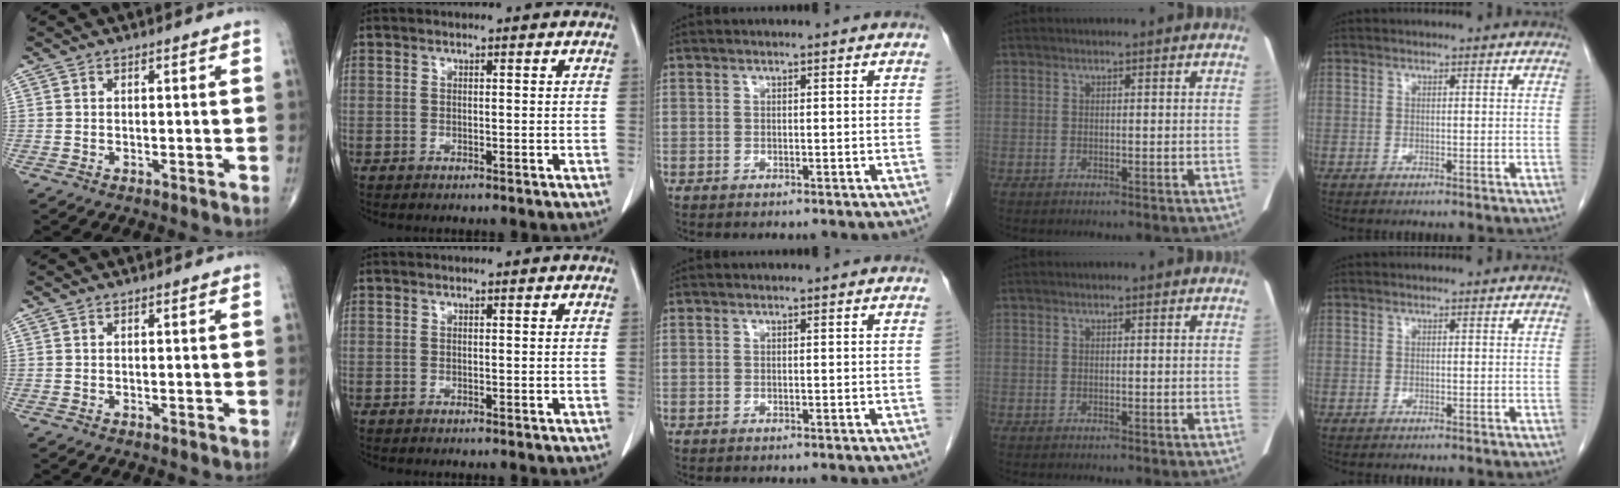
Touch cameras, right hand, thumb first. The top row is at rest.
{}